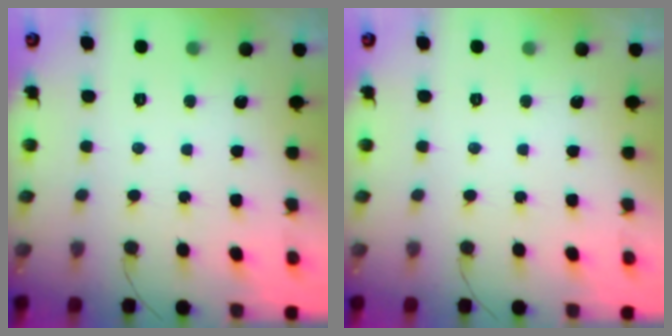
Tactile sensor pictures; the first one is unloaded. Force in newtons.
{"total": 0.0}